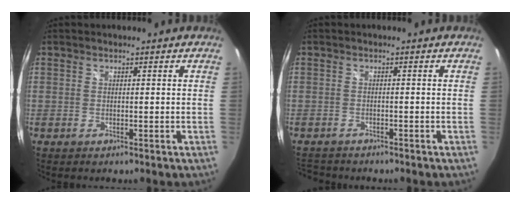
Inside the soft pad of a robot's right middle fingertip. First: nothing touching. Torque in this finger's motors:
{"motor_torque": [-0.57, -0.54, -0.18, -0.06]}